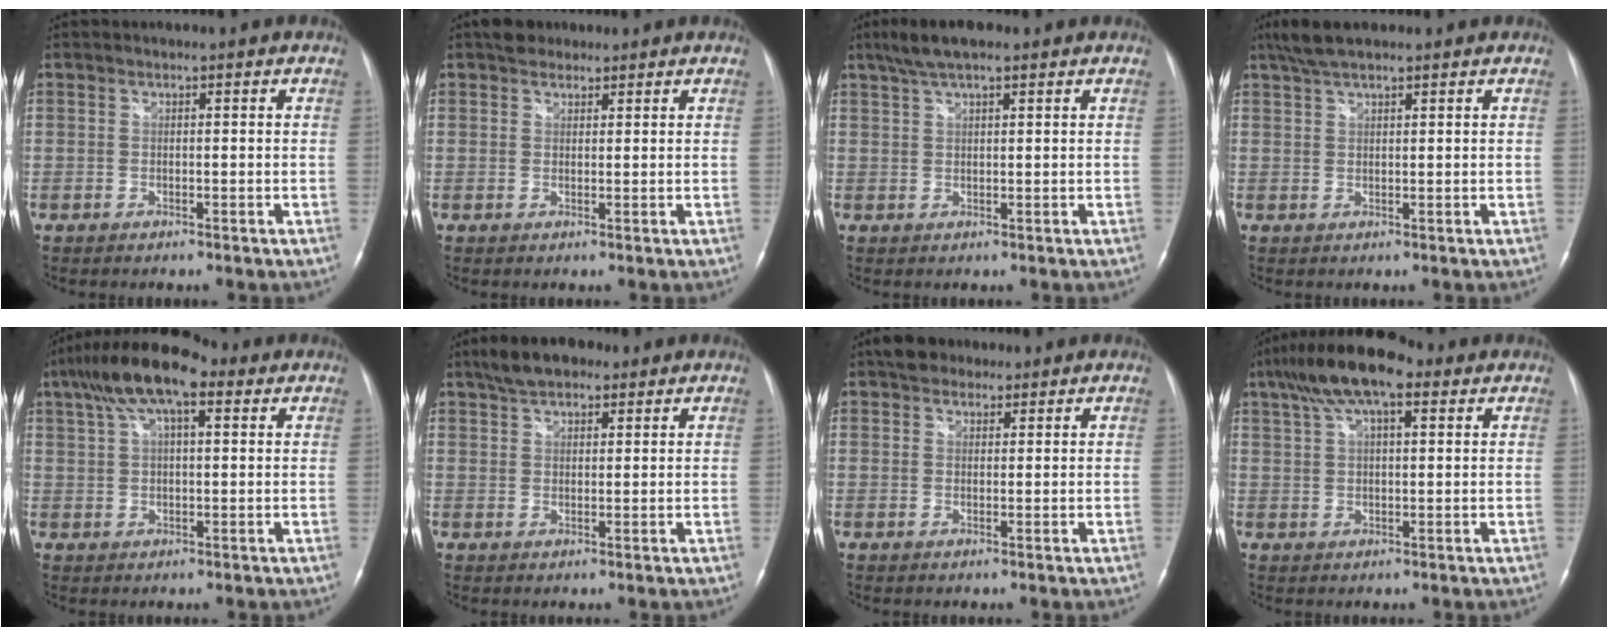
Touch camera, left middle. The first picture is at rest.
{"total": 3.0, "force": [2.3, 1.8, 0.7], "torque": [-0.013, 0.015, 0.037]}
{"total": 6.1, "force": [4.4, 1.3, 4.0], "torque": [-0.081, 0.023, 0.079]}
{"total": 4.9, "force": [3.9, 1.1, 2.8], "torque": [-0.063, 0.017, 0.075]}
{"total": 11.8, "force": [6.6, 3.8, 9.0], "torque": [-0.168, 0.040, 0.114]}
{"total": 6.9, "force": [5.1, 2.9, 3.7], "torque": [-0.070, 0.021, 0.090]}
{"total": 4.3, "force": [3.3, 2.5, 1.3], "torque": [-0.024, 0.020, 0.056]}
{"total": 11.6, "force": [6.9, 3.8, 8.5], "torque": [-0.160, 0.038, 0.120]}